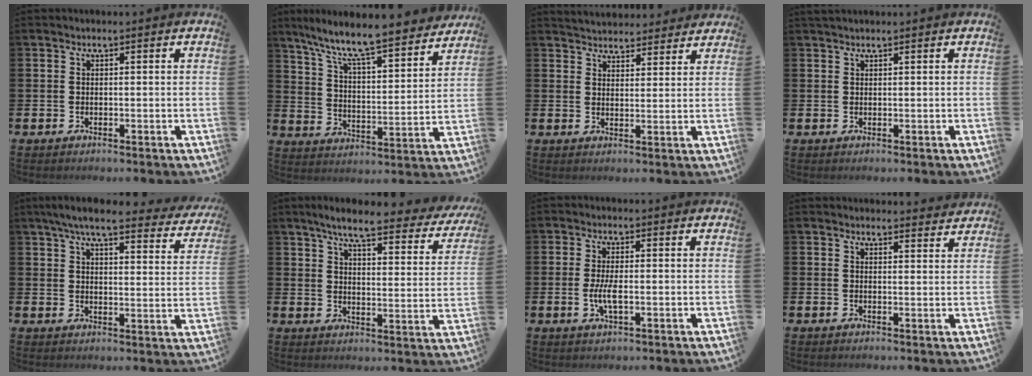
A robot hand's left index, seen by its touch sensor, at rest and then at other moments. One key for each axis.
{"total": 9.5, "fx": 8.7, "fy": 0.9, "fz": 3.7, "tx": -0.103, "ty": -0.067, "tz": 0.145}
{"total": 4.2, "fx": 4.1, "fy": 0.8, "fz": -0.3, "tx": -0.004, "ty": -0.024, "tz": 0.073}
{"total": 1.0, "fx": 0.9, "fy": 0.1, "fz": 0.2, "tx": -0.001, "ty": 0.000, "tz": 0.016}
{"total": 6.5, "fx": 5.8, "fy": 0.9, "fz": 2.8, "tx": -0.069, "ty": -0.029, "tz": 0.098}
{"total": 6.6, "fx": 5.6, "fy": 0.9, "fz": 3.4, "tx": -0.074, "ty": -0.038, "tz": 0.088}
{"total": 3.3, "fx": -0.5, "fy": 1.1, "fz": 3.0, "tx": -0.058, "ty": -0.004, "tz": -0.012}
{"total": 2.5, "fx": 2.5, "fy": 0.2, "fz": -0.1, "tx": 0.009, "ty": -0.018, "tz": 0.042}